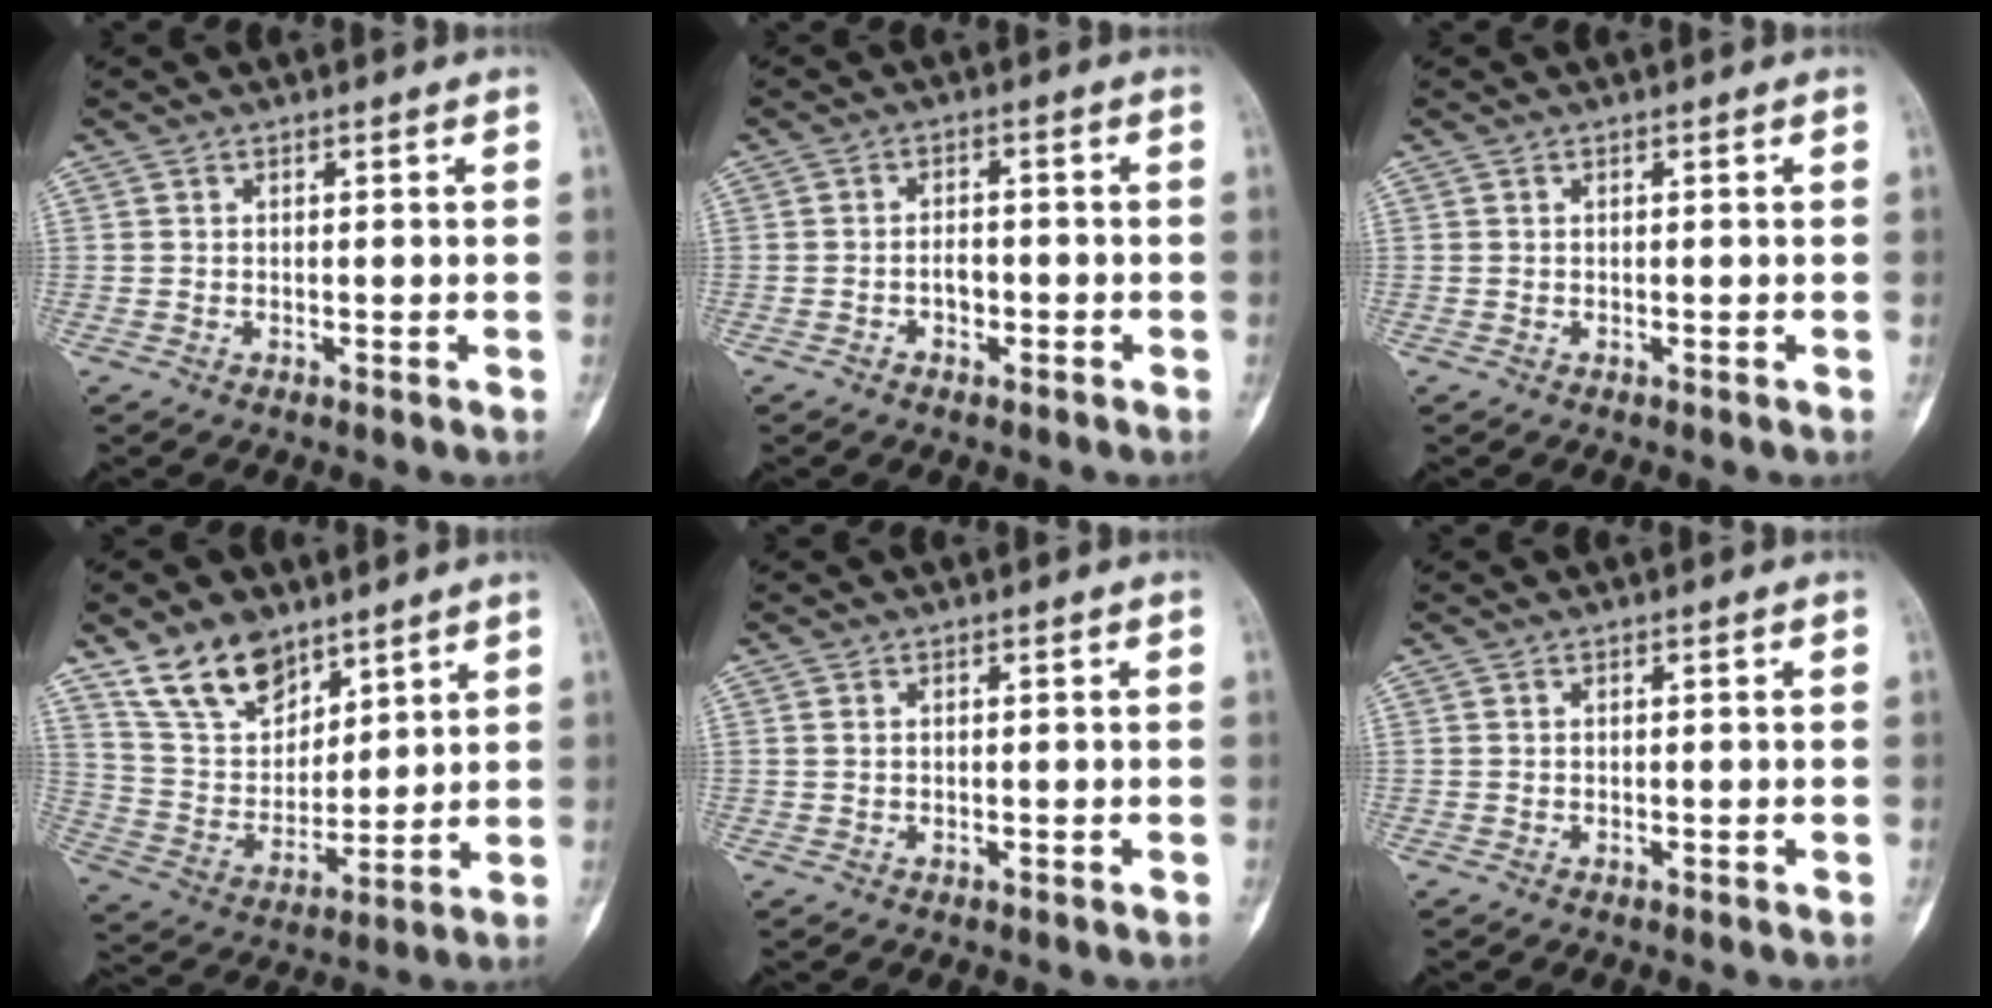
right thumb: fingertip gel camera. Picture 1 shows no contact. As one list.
[{"total": 2.9, "force": [-1.2, 1.9, 1.8], "torque": [-0.022, 0.012, -0.022]}, {"total": 0.0}, {"total": 13.7, "force": [9.6, 7.7, 5.9], "torque": [-0.079, -0.050, 0.192]}, {"total": 0.7, "force": [0.1, 0.5, 0.5], "torque": [-0.009, 0.000, 0.002]}, {"total": 0.0}]